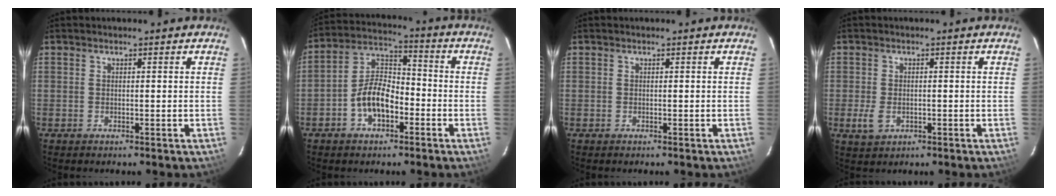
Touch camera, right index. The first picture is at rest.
{"total": 9.3, "force": [-4.0, 5.2, 6.6], "torque": [-0.128, 0.031, -0.066]}
{"total": 0.0}
{"total": 3.8, "force": [-1.0, 2.8, 2.3], "torque": [-0.052, -0.002, -0.013]}